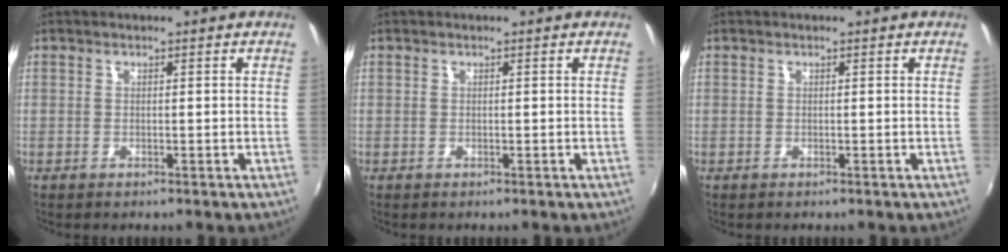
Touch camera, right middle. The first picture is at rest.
{"total": 0.0}
{"total": 0.0}